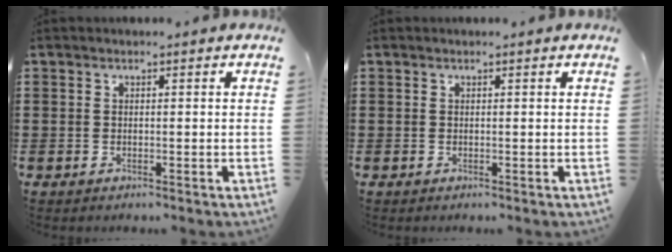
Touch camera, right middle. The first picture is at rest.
{"total": 0.0}